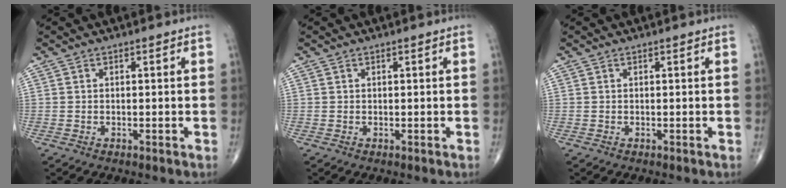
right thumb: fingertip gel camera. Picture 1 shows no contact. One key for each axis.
{"total": 0.0}
{"total": 0.0}